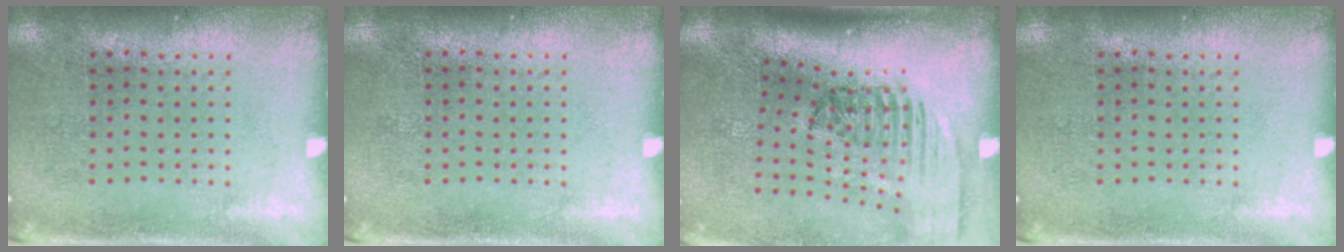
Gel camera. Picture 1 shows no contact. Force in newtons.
{"total": 0.0}
{"total": 2.4, "press": 1.5, "slide": 1.8}
{"total": 0.0}